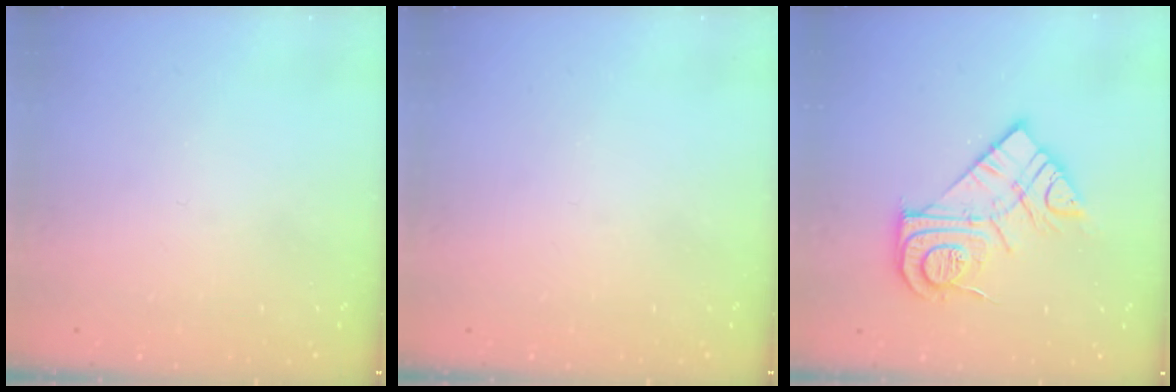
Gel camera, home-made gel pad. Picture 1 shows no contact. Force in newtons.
{"total": 0.0}
{"total": 14.3, "press": 14.3, "slide": 0.8}